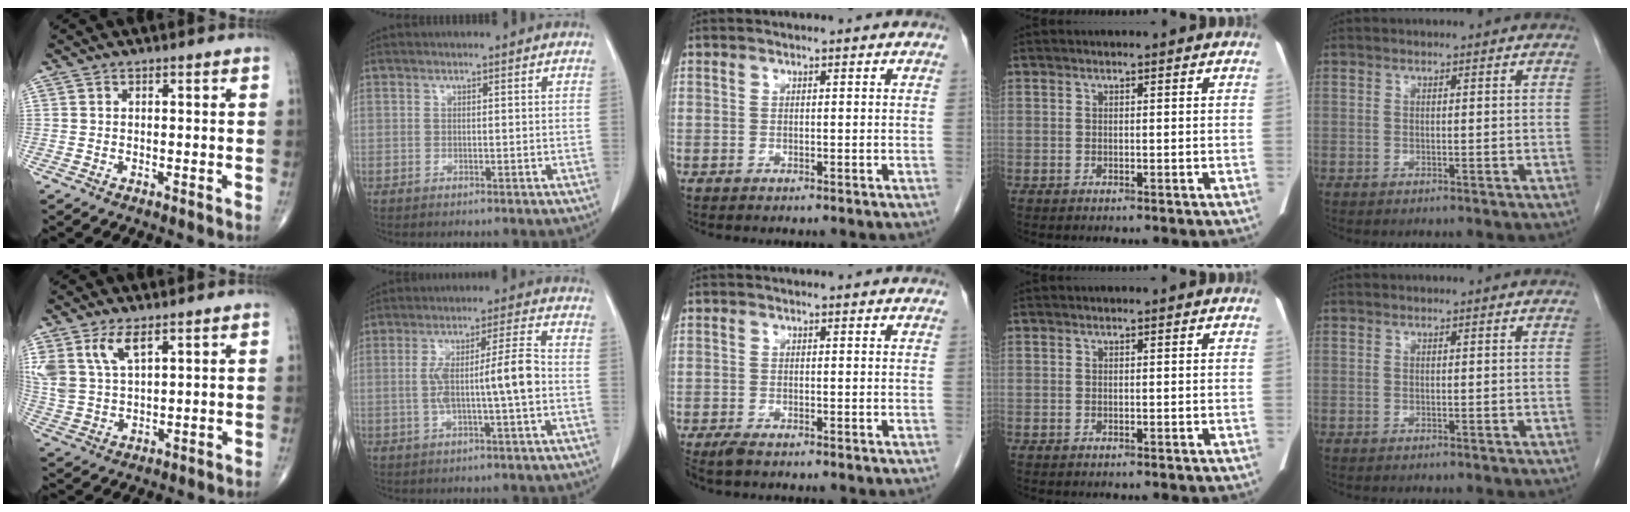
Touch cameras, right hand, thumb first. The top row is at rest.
{"thumb": {"total": 8.6, "force": [4.8, 3.9, 6.0], "torque": [-0.127, -0.013, 0.106]}, "index": {"total": 8.4, "force": [-1.0, 0.2, 8.4], "torque": [-0.152, 0.018, -0.017]}, "middle": {"total": 2.1, "force": [-1.7, 0.5, 1.2], "torque": [-0.025, -0.006, -0.029]}}